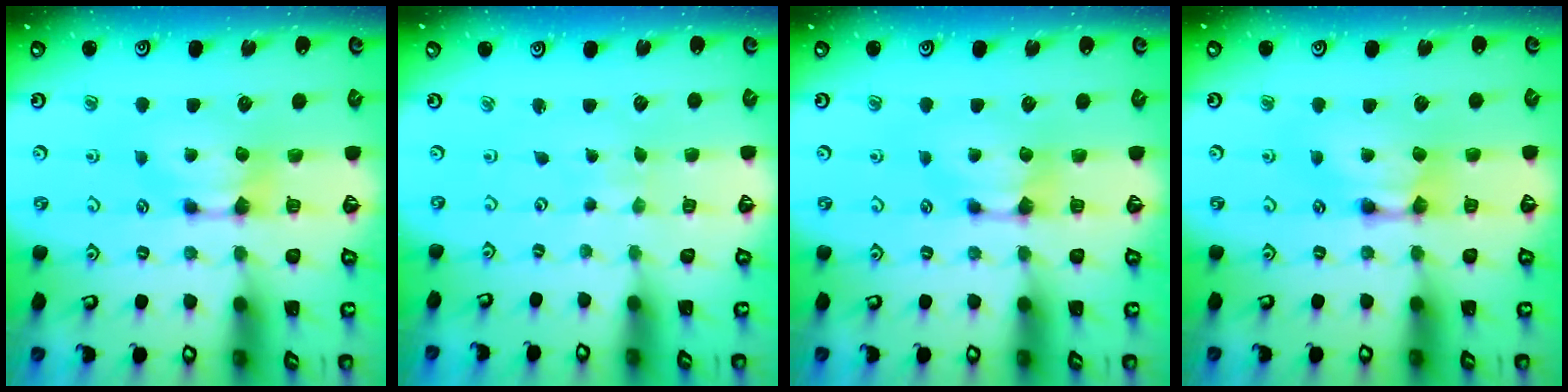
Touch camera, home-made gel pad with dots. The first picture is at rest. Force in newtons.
{"total": 5.9, "press": 5.9, "slide": 0.3}
{"total": 0.0}
{"total": 2.2, "press": 2.2, "slide": 0.1}